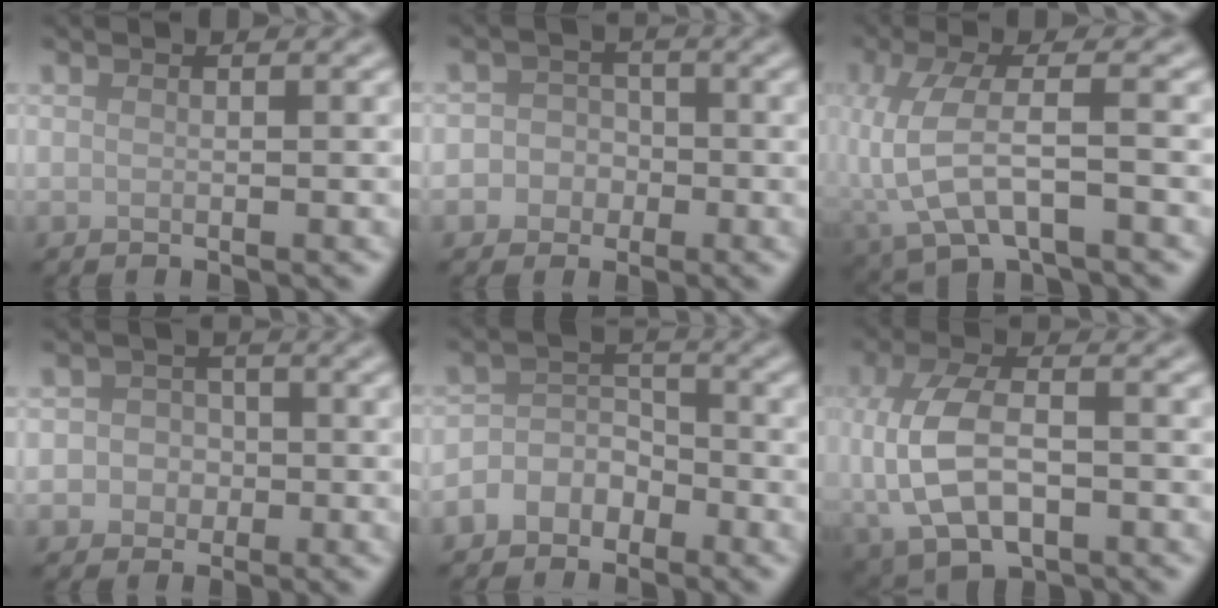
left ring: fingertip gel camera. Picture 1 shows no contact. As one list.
[{"total": 4.1, "force": [-1.3, 3.8, 0.5], "torque": [0.021, 0.009, -0.040]}, {"total": 5.6, "force": [-1.7, 2.1, 4.9], "torque": [-0.119, -0.007, -0.035]}, {"total": 3.1, "force": [-0.6, 3.0, 0.7], "torque": [0.017, 0.010, -0.030]}, {"total": 3.7, "force": [-2.2, 2.8, 1.0], "torque": [0.010, 0.014, -0.060]}, {"total": 8.0, "force": [-2.0, 4.7, 6.2], "torque": [-0.140, -0.008, -0.040]}]